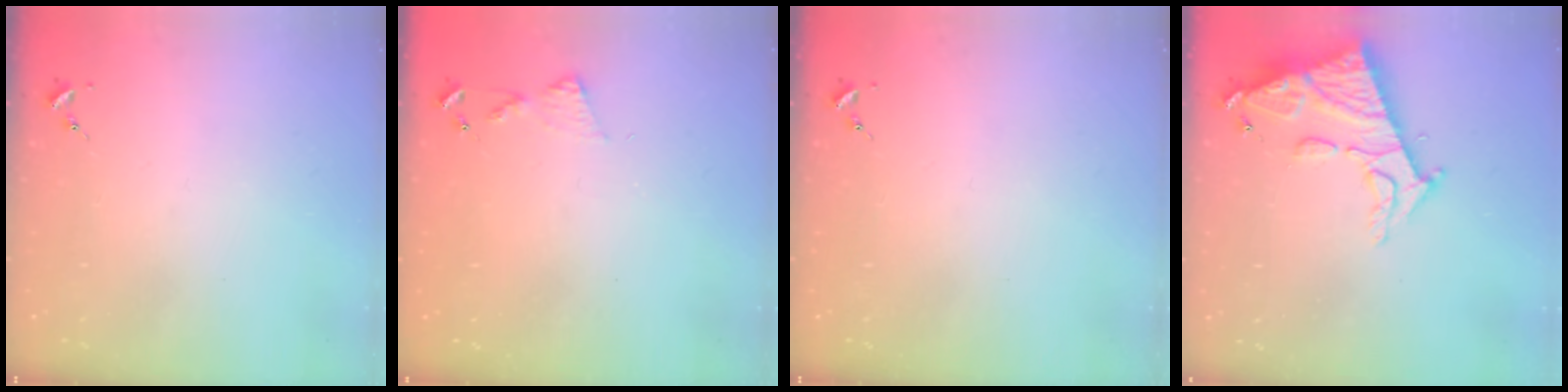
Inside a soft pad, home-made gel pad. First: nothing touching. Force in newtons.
{"total": 5.0, "press": 5.0, "slide": 0.6}
{"total": 0.0}
{"total": 14.4, "press": 14.3, "slide": 1.4}